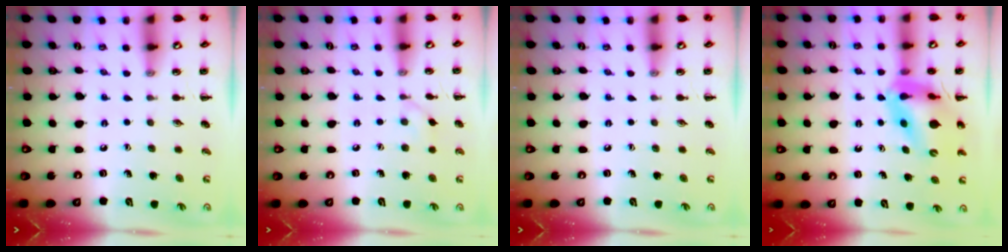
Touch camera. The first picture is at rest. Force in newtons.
{"total": 2.8, "press": 2.5, "slide": 1.1}
{"total": 0.0}
{"total": 10.4, "press": 9.8, "slide": 3.3}